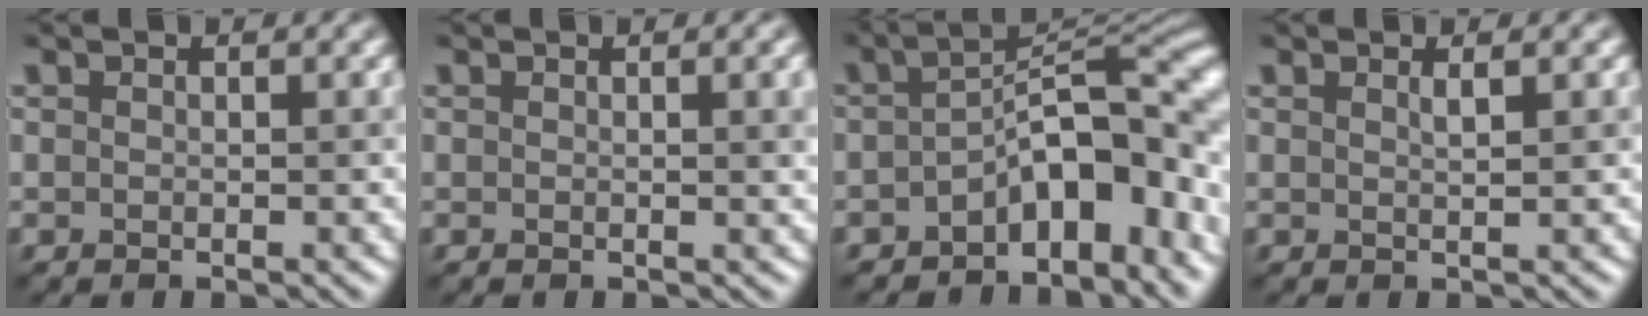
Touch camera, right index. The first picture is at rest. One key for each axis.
{"total": 2.6, "fx": 0.4, "fy": 0.9, "fz": 2.4, "tx": -0.016, "ty": 0.009, "tz": 0.001}
{"total": 8.7, "fx": -3.2, "fy": 3.9, "fz": 7.1, "tx": -0.082, "ty": 0.018, "tz": -0.057}
{"total": 0.8, "fx": 0.5, "fy": 0.2, "fz": 0.6, "tx": -0.002, "ty": 0.007, "tz": 0.008}